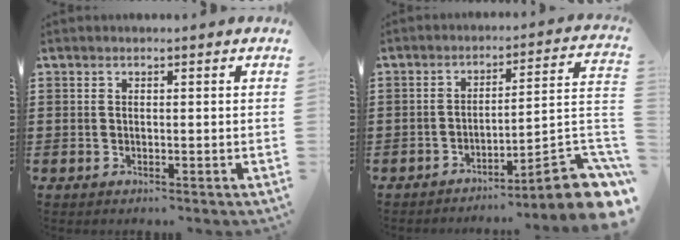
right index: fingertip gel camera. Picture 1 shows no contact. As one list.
[{"total": 8.4, "force": [-5.6, 0.7, 6.2], "torque": [-0.089, -0.010, -0.109]}]